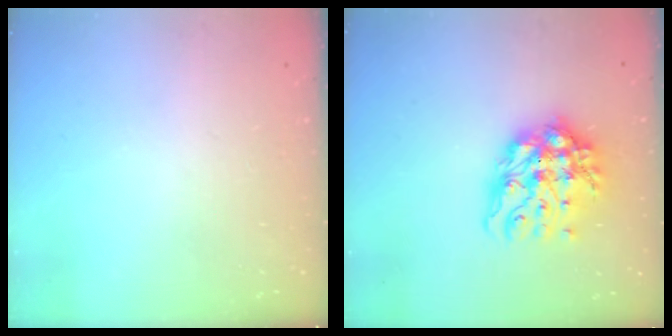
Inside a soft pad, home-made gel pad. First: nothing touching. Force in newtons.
{"total": 13.7, "press": 13.6, "slide": 1.6}